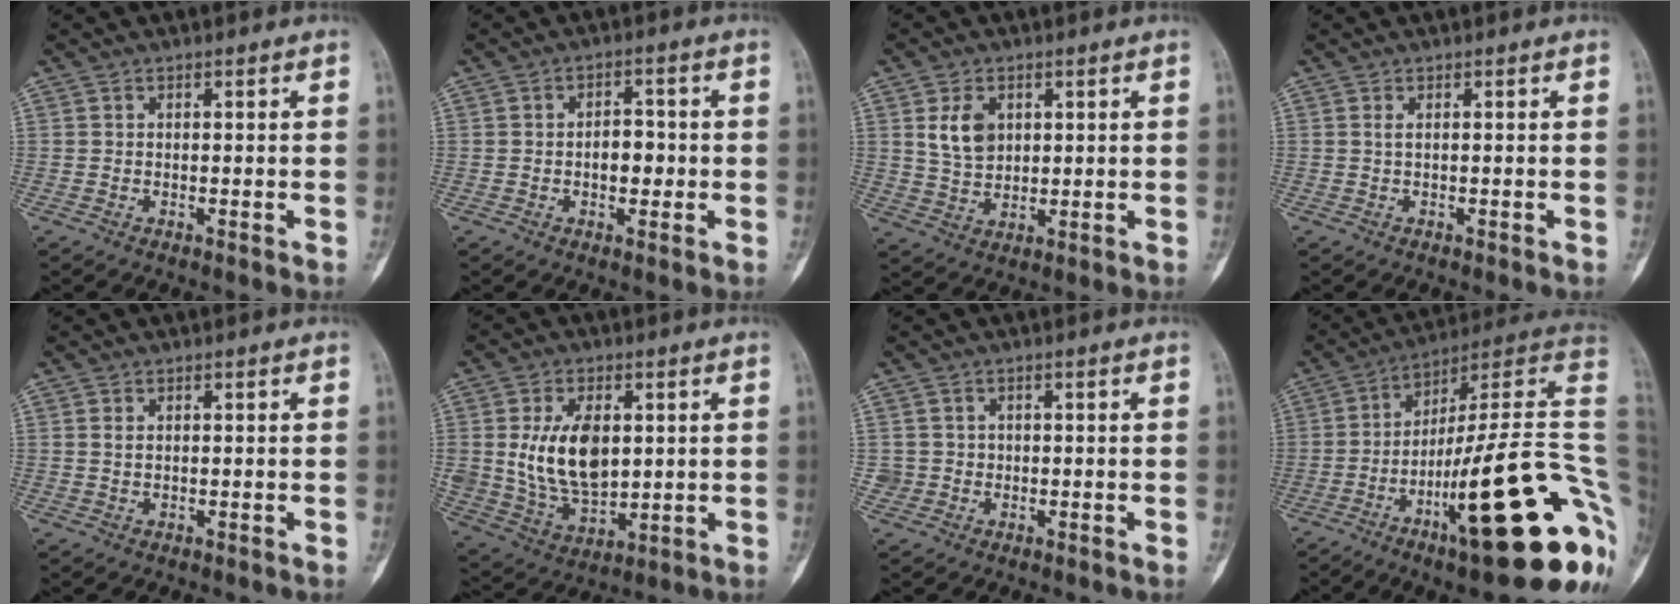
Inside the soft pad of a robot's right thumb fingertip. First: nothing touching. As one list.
[{"total": 4.8, "force": [-0.5, 3.0, 3.6], "torque": [-0.037, 0.012, -0.009]}, {"total": 6.4, "force": [2.1, 4.5, 4.1], "torque": [-0.058, -0.012, 0.046]}, {"total": 0.6, "force": [0.0, 0.0, 0.6], "torque": [-0.014, -0.001, 0.001]}, {"total": 1.2, "force": [0.4, 0.8, 0.8], "torque": [-0.015, 0.000, 0.011]}, {"total": 14.4, "force": [2.2, 8.9, 11.1], "torque": [-0.181, -0.014, 0.055]}, {"total": 2.2, "force": [0.1, 2.2, -0.1], "torque": [0.019, 0.008, 0.001]}, {"total": 30.9, "force": [-8.2, 6.4, 29.1], "torque": [-0.327, 0.051, -0.125]}]